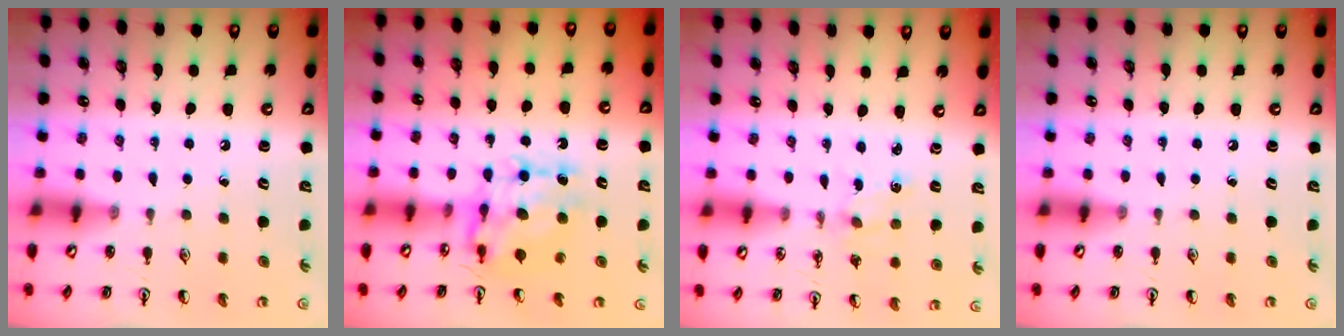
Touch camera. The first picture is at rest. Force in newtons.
{"total": 9.2, "press": 9.2, "slide": 0.7}
{"total": 1.2, "press": 1.2, "slide": 0.2}
{"total": 0.0}